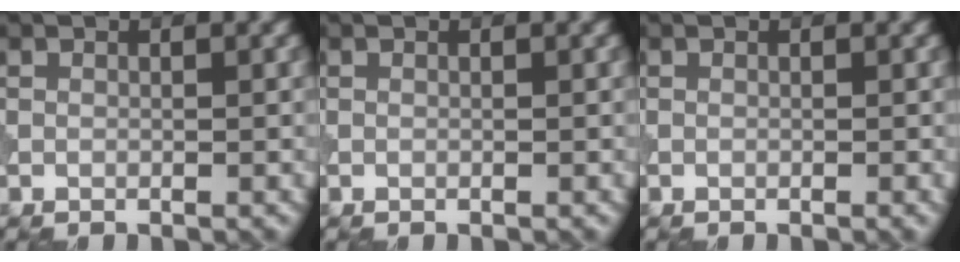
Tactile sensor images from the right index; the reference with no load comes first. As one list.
[{"total": 0.0}, {"total": 0.5, "force": [-0.2, 0.1, 0.5], "torque": [-0.006, -0.001, -0.005]}]